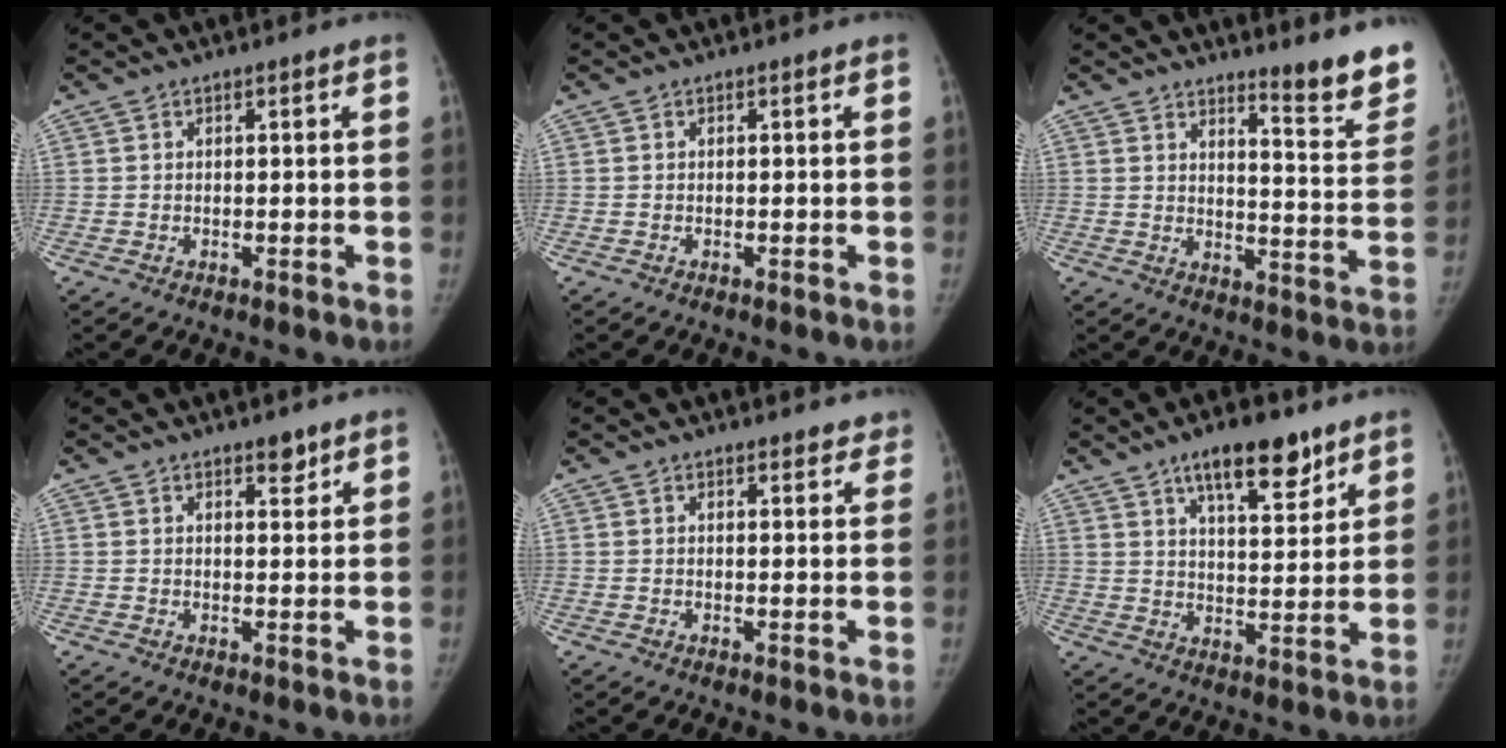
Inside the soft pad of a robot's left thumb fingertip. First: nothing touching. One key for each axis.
{"total": 0.0}
{"total": 12.7, "fx": 10.0, "fy": 1.9, "fz": 7.7, "tx": -0.069, "ty": -0.090, "tz": 0.128}
{"total": 2.8, "fx": 2.1, "fy": 1.2, "fz": 1.5, "tx": -0.008, "ty": -0.014, "tz": 0.031}
{"total": 4.4, "fx": 3.9, "fy": 1.6, "fz": 1.1, "tx": 0.017, "ty": -0.016, "tz": 0.040}
{"total": 11.9, "fx": 8.0, "fy": 4.2, "fz": 7.8, "tx": -0.096, "ty": -0.044, "tz": 0.129}